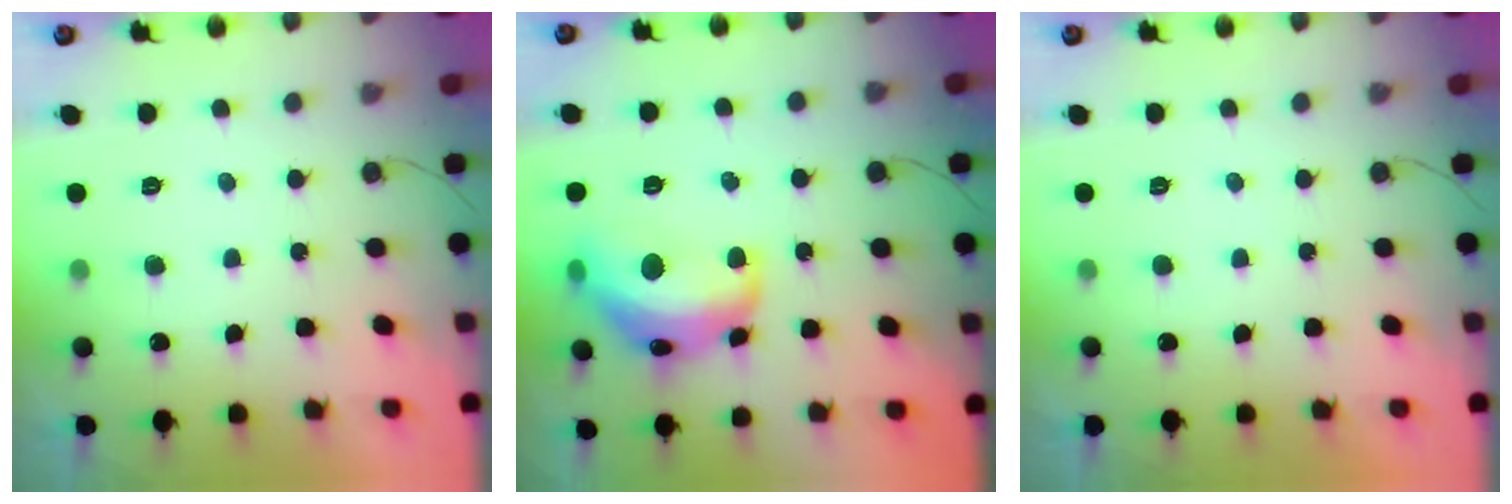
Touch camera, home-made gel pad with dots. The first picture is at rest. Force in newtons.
{"total": 17.6, "press": 17.6, "slide": 0.9}
{"total": 0.0}